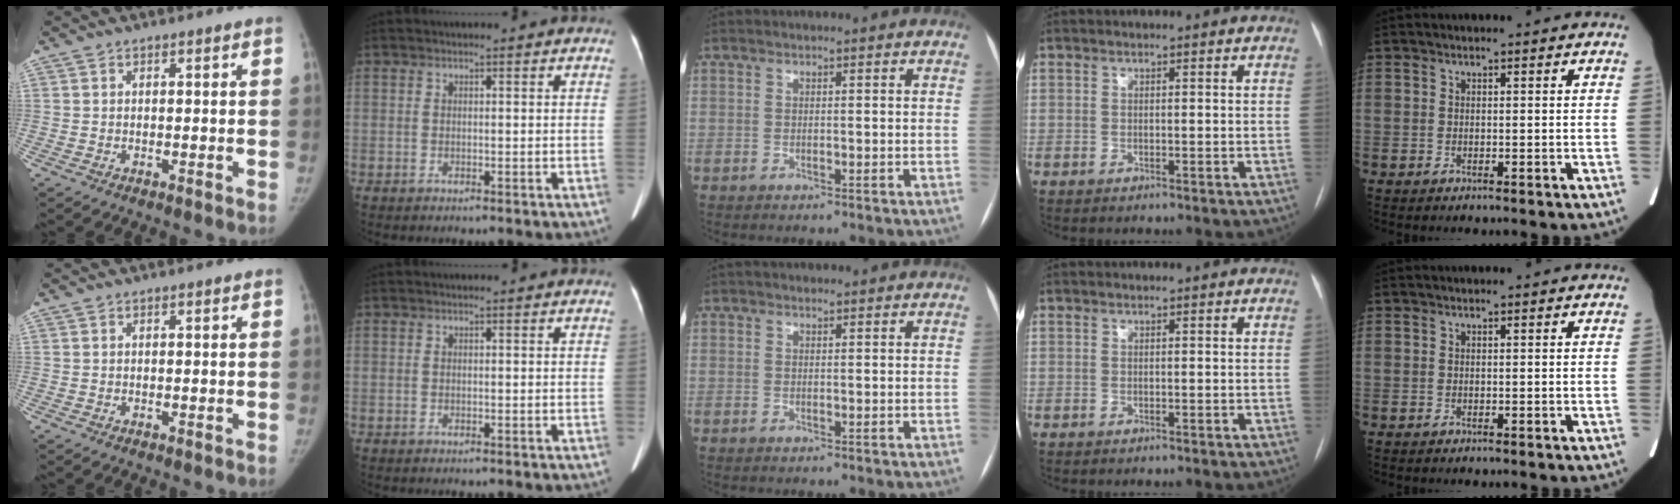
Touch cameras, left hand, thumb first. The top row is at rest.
{"middle": {"total": 1.0, "force": [-0.4, -0.8, -0.5], "torque": [0.004, -0.006, -0.006]}}